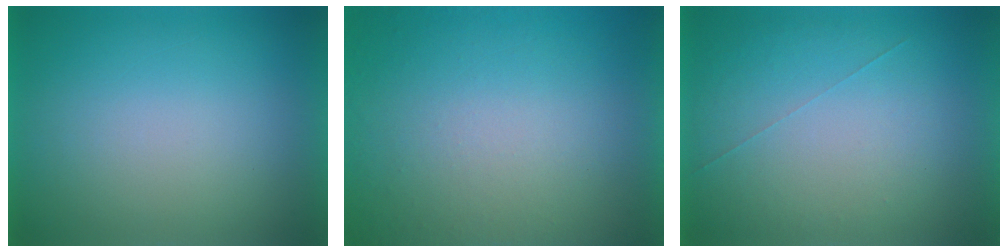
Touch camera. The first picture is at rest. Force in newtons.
{"total": 8.3}
{"total": 1.0}